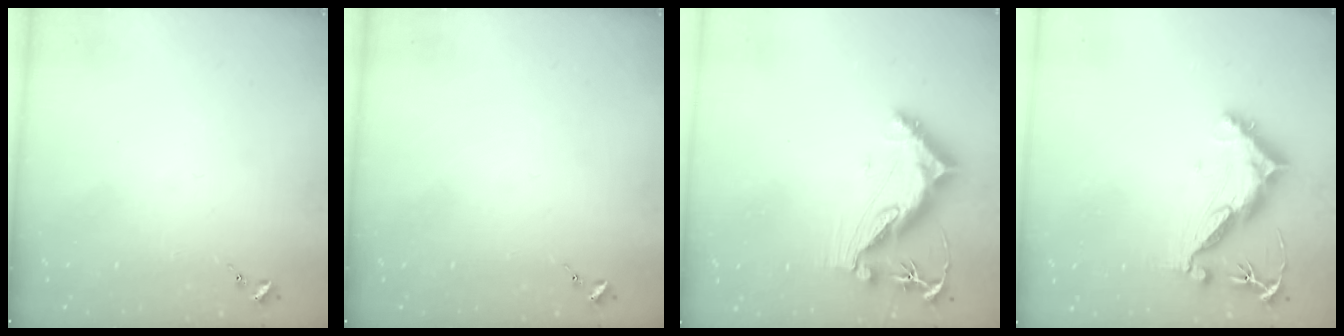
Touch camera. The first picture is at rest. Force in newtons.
{"total": 0.0}
{"total": 9.9, "press": 9.8, "slide": 1.1}
{"total": 10.7, "press": 10.6, "slide": 0.9}